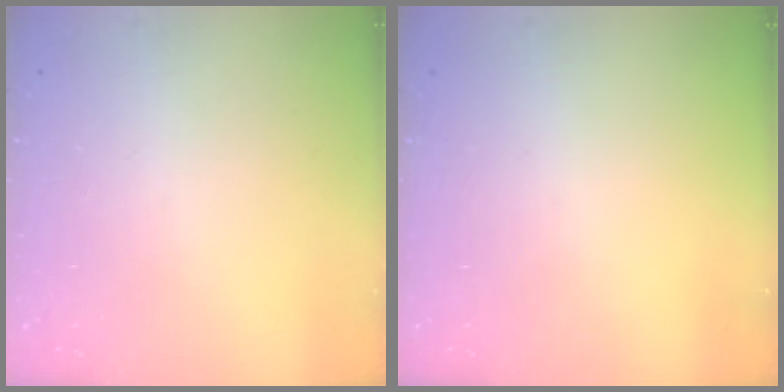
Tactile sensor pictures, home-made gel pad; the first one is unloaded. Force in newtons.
{"total": 0.0}